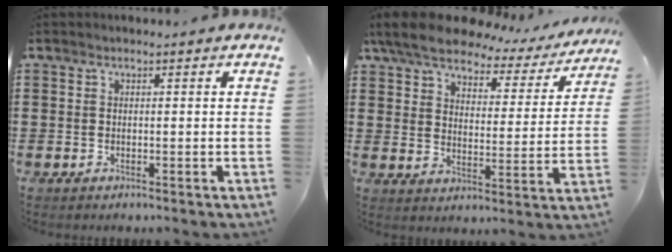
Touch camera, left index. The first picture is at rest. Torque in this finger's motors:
{"motor_torque": [2.14, 0.00, 0.76, 0.21]}